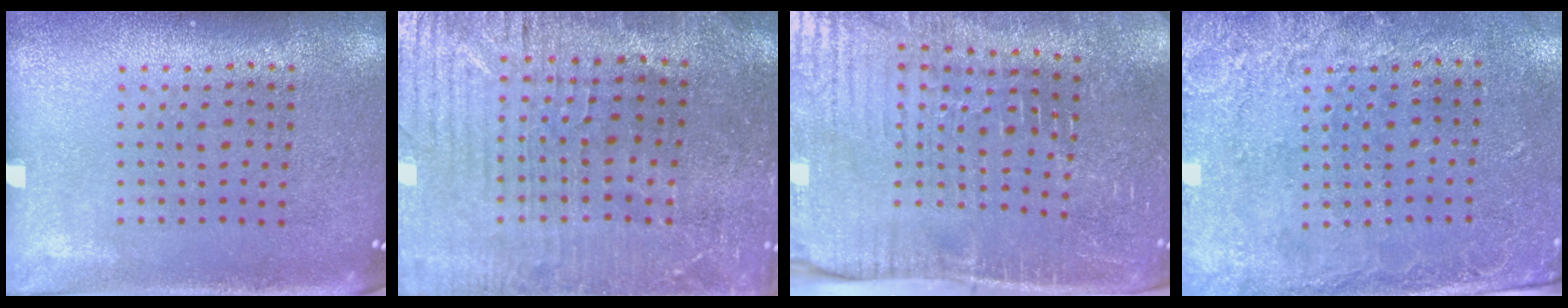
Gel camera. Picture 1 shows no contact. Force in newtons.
{"total": 2.7, "press": 2.6, "slide": 0.6}
{"total": 4.6, "press": 4.6, "slide": 0.7}
{"total": 2.6, "press": 1.9, "slide": 1.8}